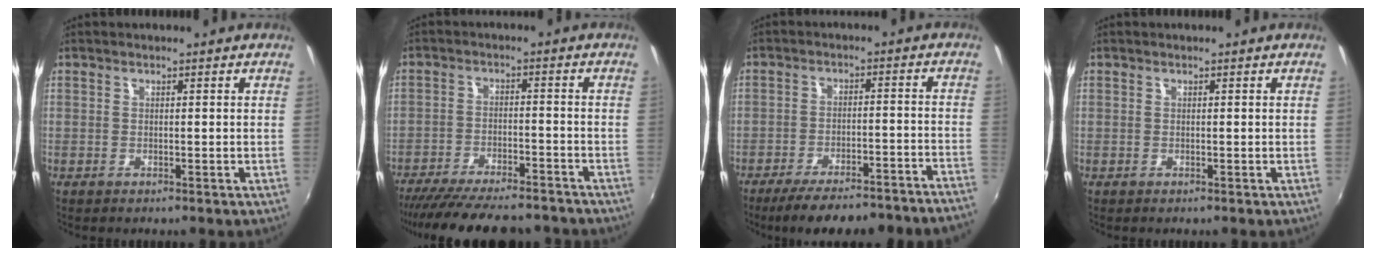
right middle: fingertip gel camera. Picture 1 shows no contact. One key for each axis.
{"total": 18.5, "fx": -16.1, "fy": 4.4, "fz": 8.1, "tx": -0.162, "ty": -0.027, "tz": -0.233}
{"total": 15.3, "fx": -13.5, "fy": 0.1, "fz": 7.2, "tx": -0.126, "ty": -0.021, "tz": -0.184}
{"total": 0.0}